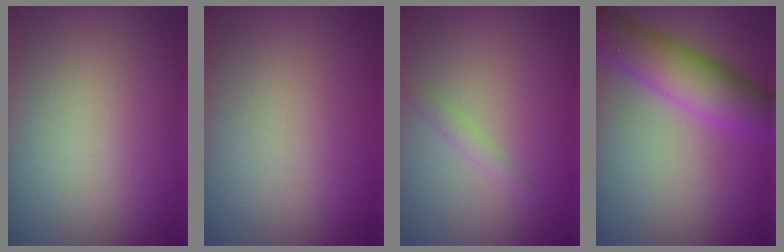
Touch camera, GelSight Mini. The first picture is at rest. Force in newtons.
{"total": 0.0}
{"total": 1.0, "press": 1.0, "slide": 0.0}
{"total": 7.4, "press": 7.4, "slide": 0.1}